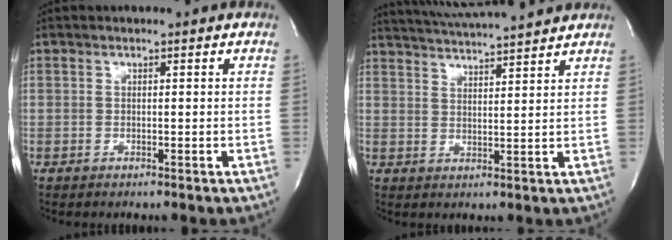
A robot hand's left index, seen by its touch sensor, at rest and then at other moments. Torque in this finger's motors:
{"motor_torque": [0.37, -0.39, 0.14, 0.07]}